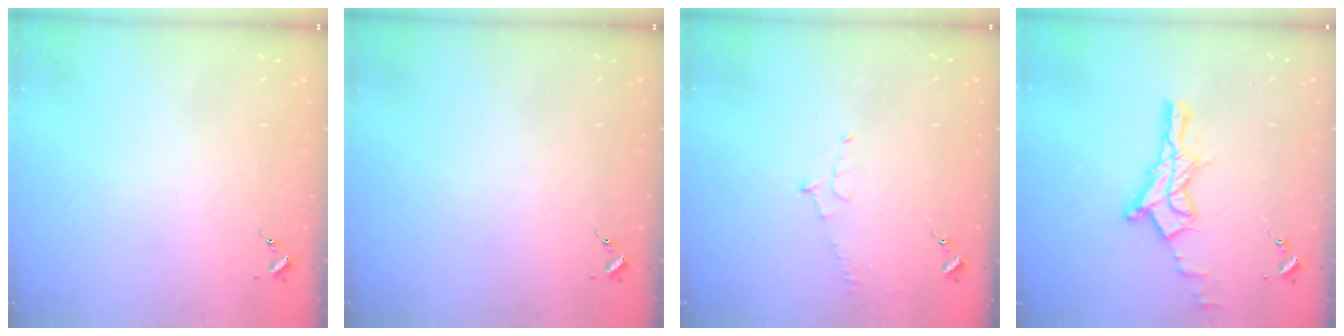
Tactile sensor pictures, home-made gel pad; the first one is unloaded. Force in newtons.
{"total": 0.0}
{"total": 5.7, "press": 5.7, "slide": 0.6}
{"total": 14.2, "press": 14.1, "slide": 1.0}